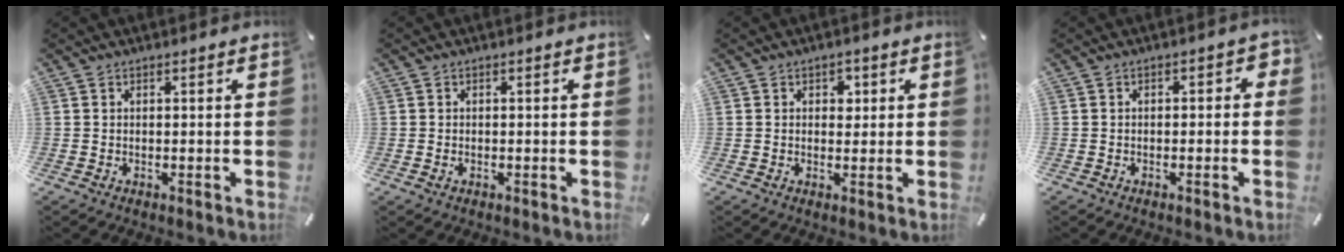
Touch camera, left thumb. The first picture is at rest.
{"total": 0.8, "force": [-0.2, 0.5, 0.5], "torque": [-0.010, 0.001, -0.005]}
{"total": 2.6, "force": [0.7, 2.1, 1.3], "torque": [0.004, -0.005, 0.001]}
{"total": 2.2, "force": [-1.2, 1.2, 1.4], "torque": [-0.026, 0.011, -0.025]}